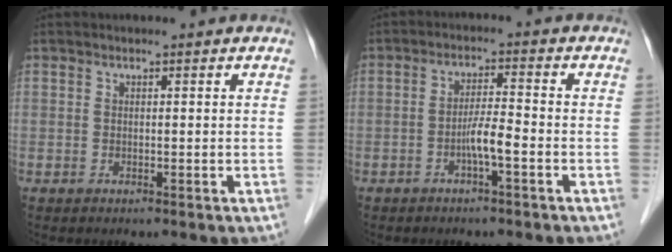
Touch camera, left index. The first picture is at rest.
{"total": 3.8, "force": [-1.7, 0.1, 3.4], "torque": [-0.064, 0.003, -0.033]}